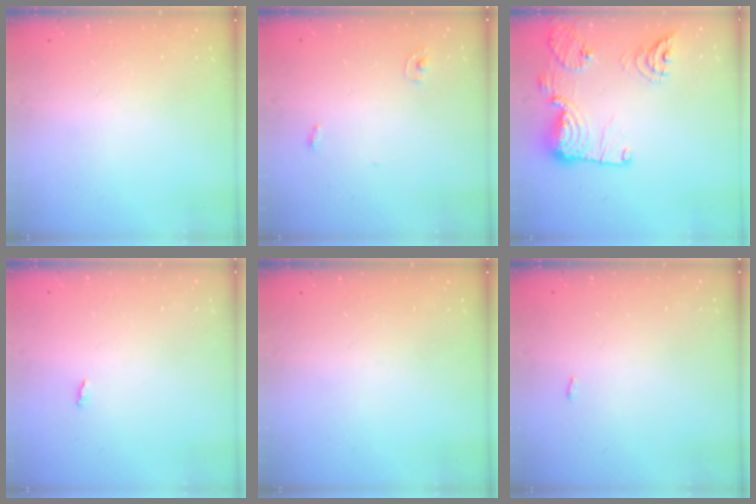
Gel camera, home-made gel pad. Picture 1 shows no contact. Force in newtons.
{"total": 2.8, "press": 2.8, "slide": 0.1}
{"total": 19.1, "press": 18.3, "slide": 5.5}
{"total": 1.9, "press": 1.9, "slide": 0.2}
{"total": 0.0}
{"total": 6.7, "press": 1.4, "slide": 6.6}